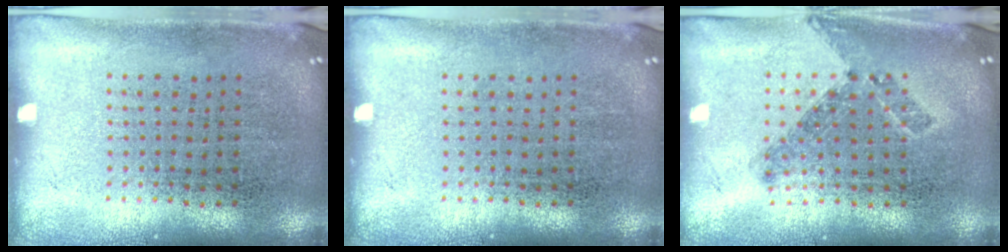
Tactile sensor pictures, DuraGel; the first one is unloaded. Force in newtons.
{"total": 0.0}
{"total": 0.7, "press": 0.6, "slide": 0.3}